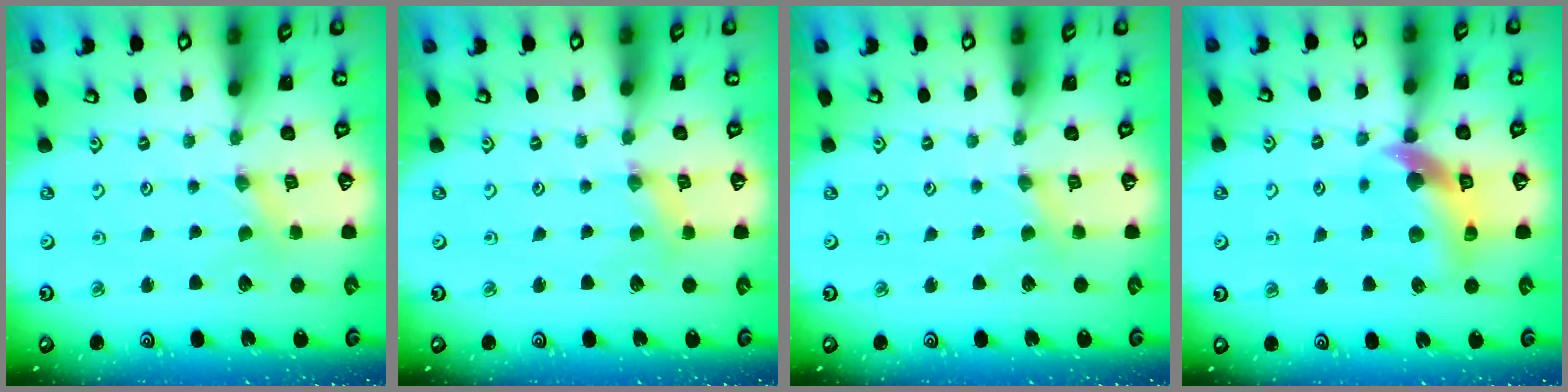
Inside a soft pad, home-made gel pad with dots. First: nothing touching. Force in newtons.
{"total": 2.4, "press": 2.4, "slide": 0.2}
{"total": 1.4, "press": 1.4, "slide": 0.3}
{"total": 10.8, "press": 10.7, "slide": 1.5}